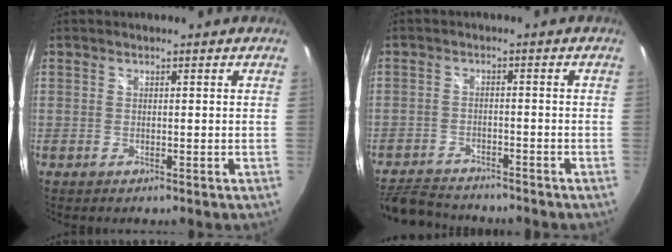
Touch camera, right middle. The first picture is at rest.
{"total": 8.8, "force": [-8.3, 2.2, 2.3], "torque": [-0.076, -0.006, -0.141]}